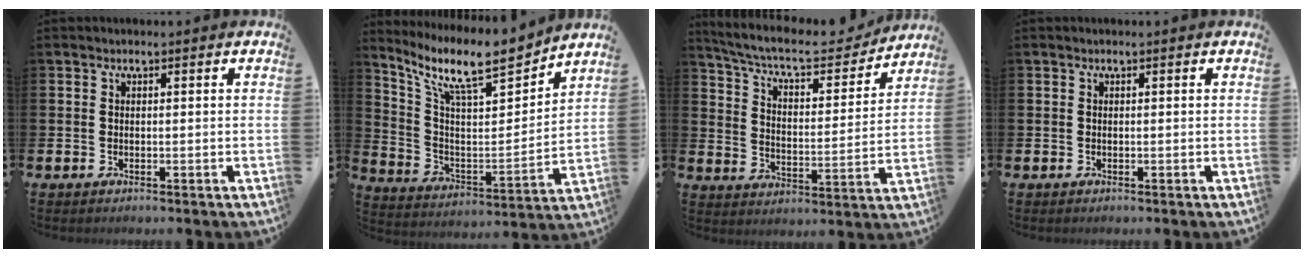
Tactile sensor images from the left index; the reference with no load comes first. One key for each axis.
{"total": 11.5, "fx": 9.7, "fy": 2.6, "fz": 5.7, "tx": -0.136, "ty": -0.065, "tz": 0.164}
{"total": 8.6, "fx": 7.7, "fy": 1.9, "fz": 3.3, "tx": -0.095, "ty": -0.051, "tz": 0.129}
{"total": 0.0}